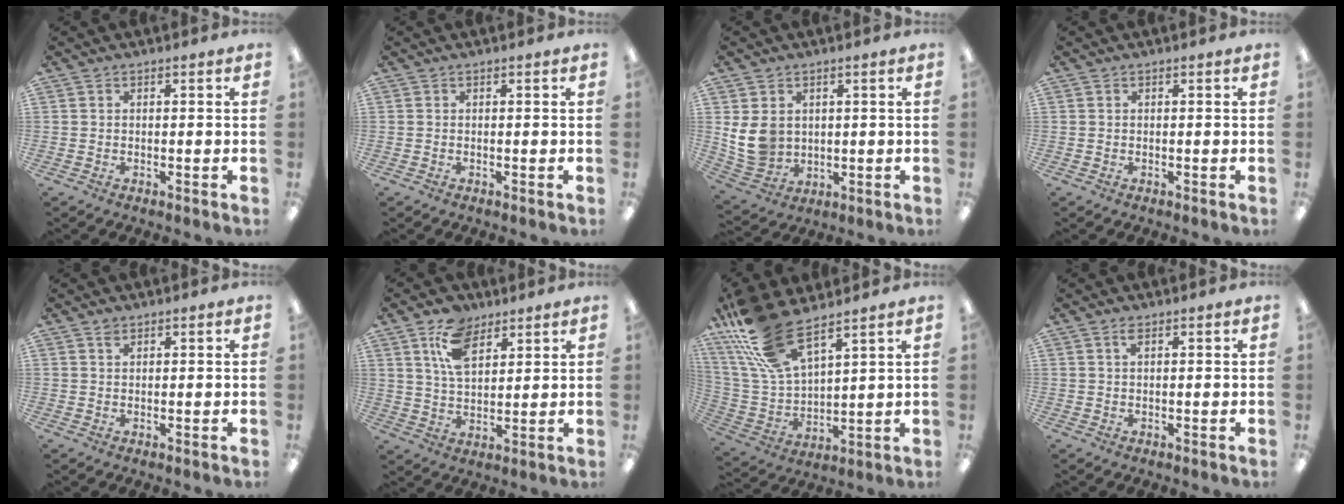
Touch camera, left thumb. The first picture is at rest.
{"total": 0.0}
{"total": 8.4, "force": [1.7, 7.0, 4.3], "torque": [-0.100, 0.002, 0.035]}
{"total": 0.0}
{"total": 1.4, "force": [1.0, 0.7, 0.6], "torque": [-0.015, -0.002, 0.020]}
{"total": 10.7, "force": [6.4, 6.1, 6.1], "torque": [-0.113, -0.011, 0.119]}
{"total": 18.1, "force": [12.5, 6.9, 11.2], "torque": [-0.272, -0.060, 0.224]}
{"total": 1.6, "force": [0.9, 0.6, 1.1], "torque": [-0.019, -0.001, 0.013]}